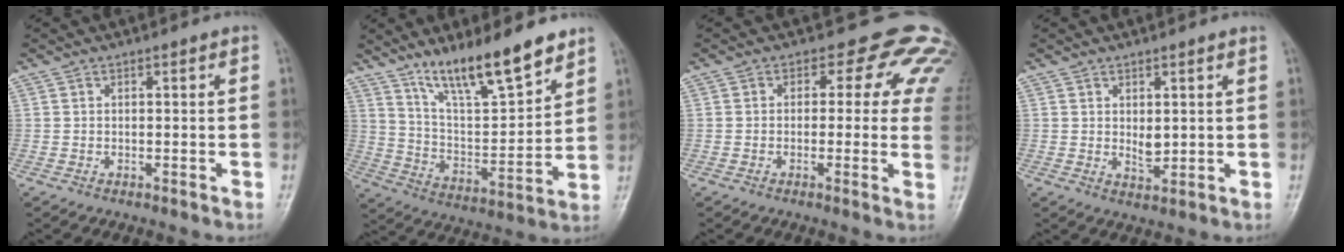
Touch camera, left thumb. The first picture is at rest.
{"total": 15.8, "force": [11.8, 3.6, 9.9], "torque": [-0.144, -0.071, 0.215]}
{"total": 11.6, "force": [5.7, 7.3, 6.9], "torque": [-0.027, -0.010, 0.040]}
{"total": 2.9, "force": [0.8, 1.5, 2.3], "torque": [-0.032, -0.012, 0.016]}